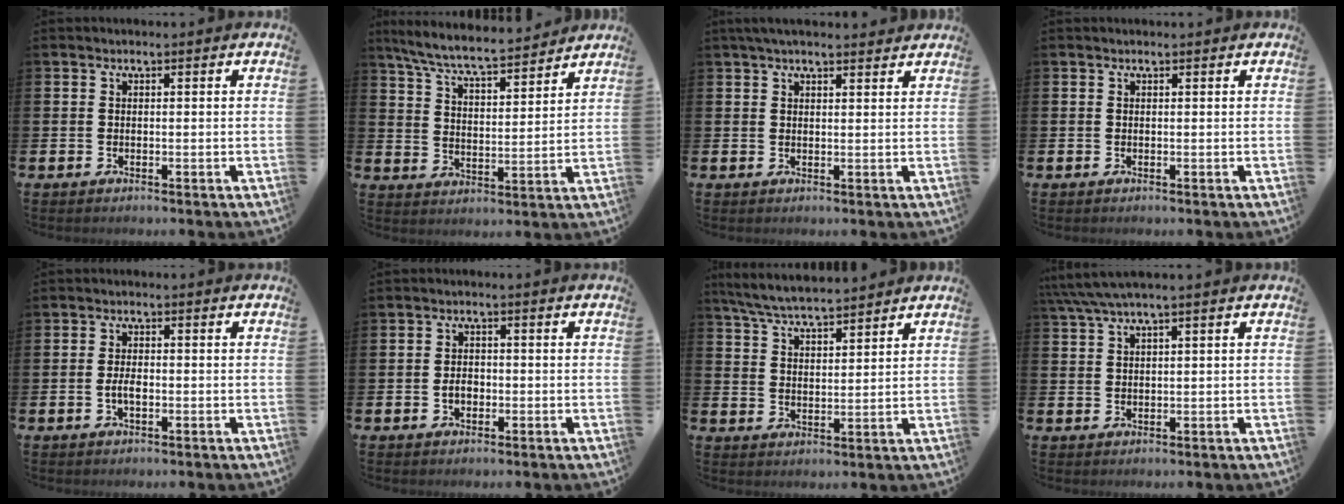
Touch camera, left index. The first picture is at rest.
{"total": 7.4, "force": [6.9, 0.6, 2.6], "torque": [-0.080, -0.042, 0.120]}
{"total": 2.9, "force": [2.6, 0.5, 1.1], "torque": [-0.025, -0.003, 0.047]}
{"total": 0.0}
{"total": 2.1, "force": [-0.5, 1.0, 1.8], "torque": [-0.028, 0.000, -0.011]}
{"total": 2.2, "force": [-0.5, 1.5, 1.5], "torque": [-0.014, -0.001, -0.014]}
{"total": 6.1, "force": [5.9, 0.5, 1.4], "torque": [-0.054, -0.027, 0.107]}
{"total": 3.0, "force": [2.2, 0.0, 2.0], "torque": [-0.046, 0.001, 0.043]}